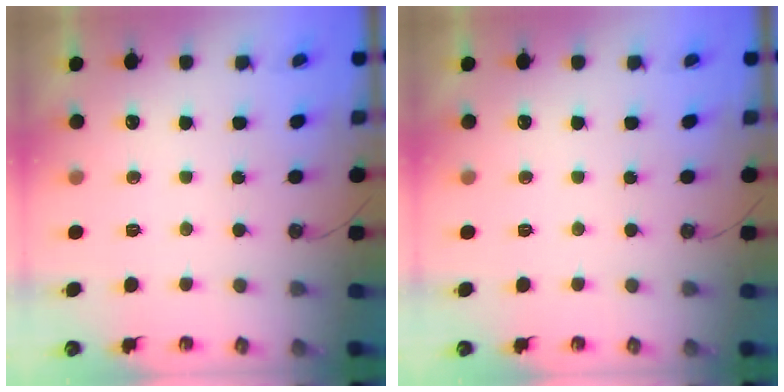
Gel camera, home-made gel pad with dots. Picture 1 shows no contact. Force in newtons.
{"total": 0.0}